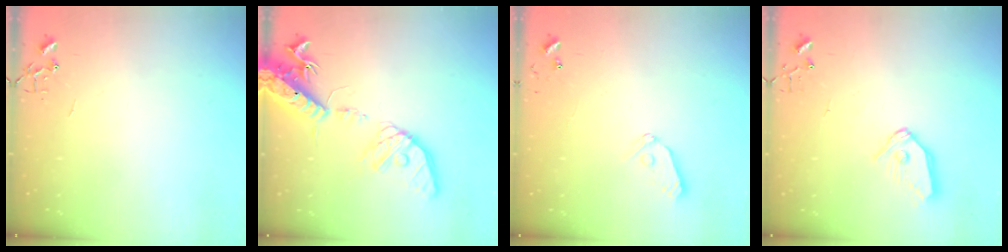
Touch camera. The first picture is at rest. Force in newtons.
{"total": 19.4, "press": 19.1, "slide": 3.3}
{"total": 7.1, "press": 7.1, "slide": 0.5}
{"total": 9.9, "press": 9.8, "slide": 1.2}